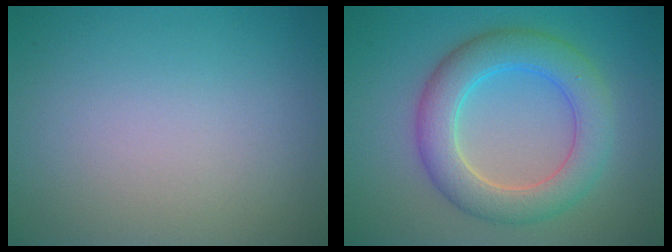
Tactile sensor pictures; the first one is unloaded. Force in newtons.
{"total": 6.1, "press": 6.1, "slide": 0.2}